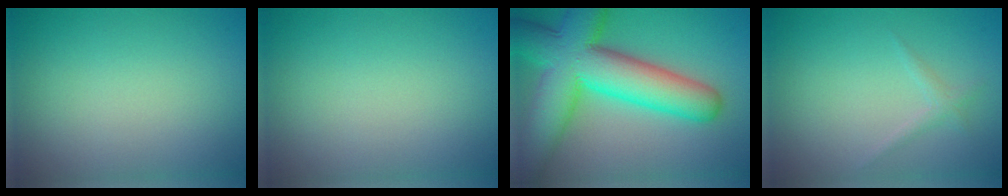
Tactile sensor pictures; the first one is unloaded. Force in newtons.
{"total": 0.0}
{"total": 12.6, "press": 12.6, "slide": 0.6}
{"total": 1.0, "press": 1.0, "slide": 0.0}